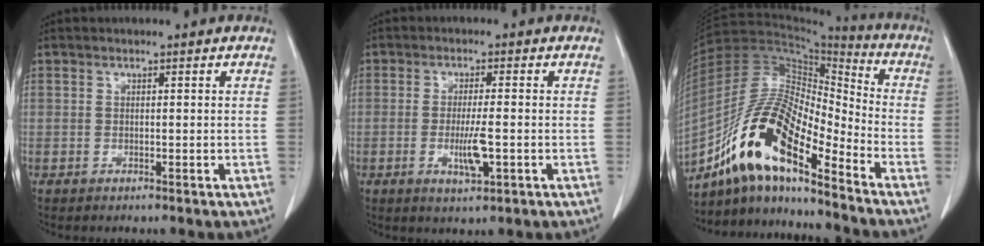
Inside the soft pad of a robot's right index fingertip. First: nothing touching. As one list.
[{"total": 4.9, "force": [-1.2, 0.6, 4.7], "torque": [-0.092, -0.009, -0.018]}, {"total": 16.2, "force": [-10.6, 3.8, 11.7], "torque": [-0.231, 0.022, -0.191]}]